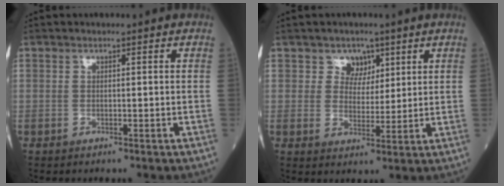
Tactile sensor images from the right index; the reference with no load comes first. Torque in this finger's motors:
{"motor_torque": [0.01, 0.01, 0.01, 0.01]}